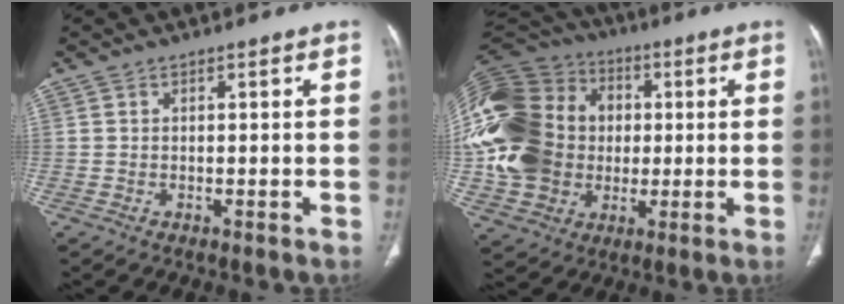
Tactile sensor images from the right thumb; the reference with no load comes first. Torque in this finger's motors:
{"motor_torque": [0.36, 0.37, 0.59, 0.47, 0.29]}